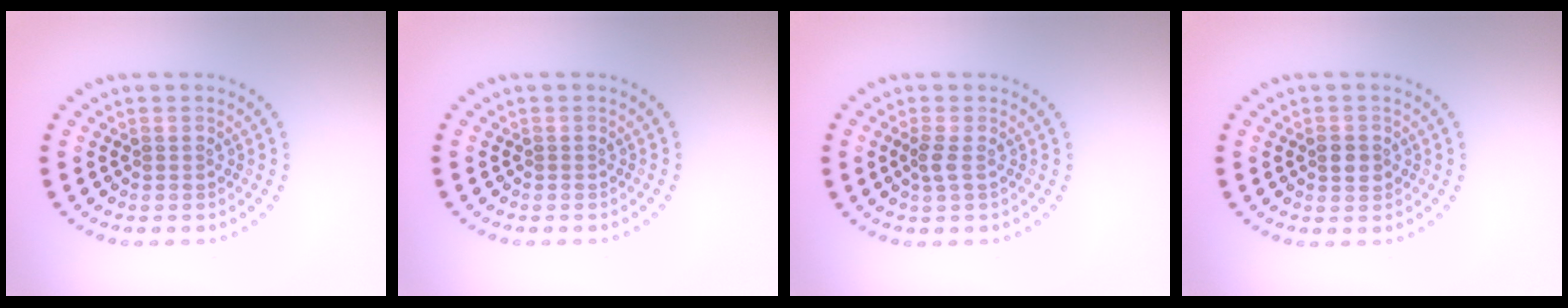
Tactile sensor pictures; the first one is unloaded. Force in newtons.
{"total": 0.0}
{"total": 1.2, "press": 0.9, "slide": 0.7}
{"total": 1.6, "press": 1.6, "slide": 0.1}